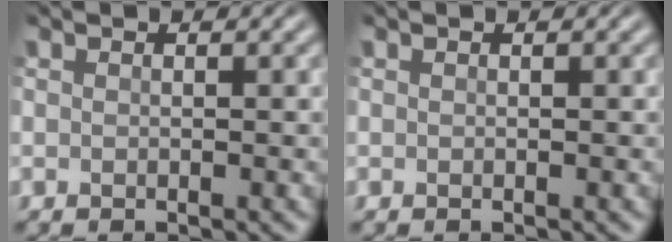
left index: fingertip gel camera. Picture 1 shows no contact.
{"total": 0.0}